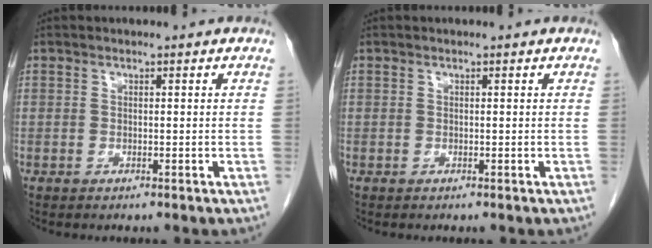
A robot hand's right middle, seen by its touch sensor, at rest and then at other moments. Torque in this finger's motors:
{"motor_torque": [0.00, 0.00, 0.00, -0.01]}